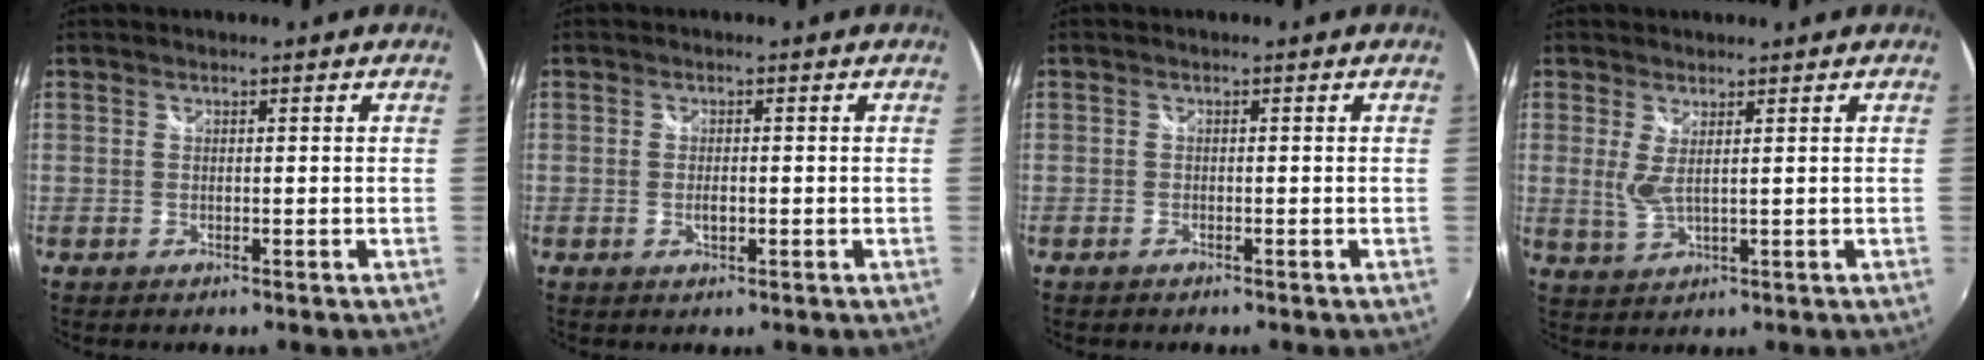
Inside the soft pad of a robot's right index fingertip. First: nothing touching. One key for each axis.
{"total": 1.7, "fx": -0.5, "fy": 0.8, "fz": 1.4, "tx": -0.026, "ty": -0.003, "tz": -0.008}
{"total": 0.7, "fx": -0.6, "fy": 0.4, "fz": 0.1, "tx": -0.004, "ty": -0.002, "tz": -0.013}
{"total": 3.3, "fx": 1.0, "fy": 0.7, "fz": 3.0, "tx": -0.061, "ty": -0.009, "tz": 0.018}